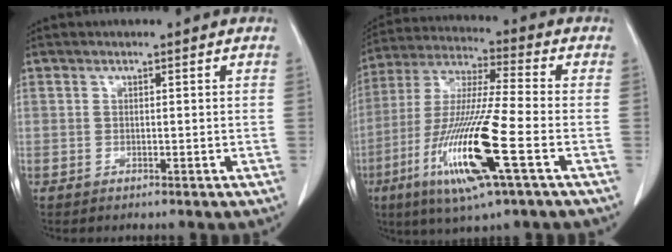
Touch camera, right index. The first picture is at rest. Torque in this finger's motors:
{"motor_torque": [2.14, 0.00, 0.66, 0.21]}